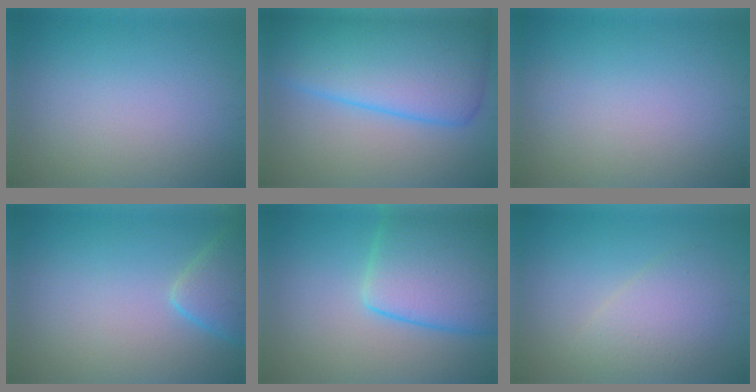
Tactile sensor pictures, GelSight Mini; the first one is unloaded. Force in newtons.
{"total": 10.5, "press": 10.5, "slide": 0.4}
{"total": 0.0}
{"total": 3.2, "press": 3.2, "slide": 0.2}
{"total": 8.8, "press": 8.7, "slide": 0.4}
{"total": 3.2, "press": 3.2, "slide": 0.4}